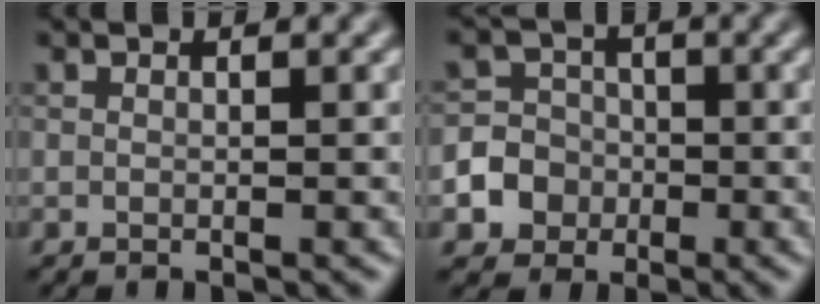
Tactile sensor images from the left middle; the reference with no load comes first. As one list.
[{"total": 4.5, "force": [-1.6, 4.1, 0.9], "torque": [0.005, 0.000, -0.049]}]